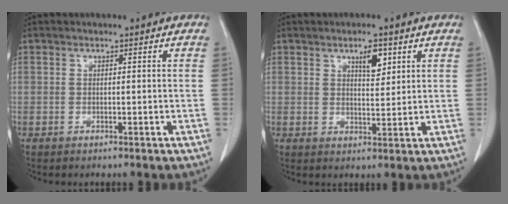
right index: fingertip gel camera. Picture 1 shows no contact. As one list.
[{"total": 3.8, "force": [2.1, 1.2, 3.0], "torque": [-0.048, -0.003, 0.036]}]